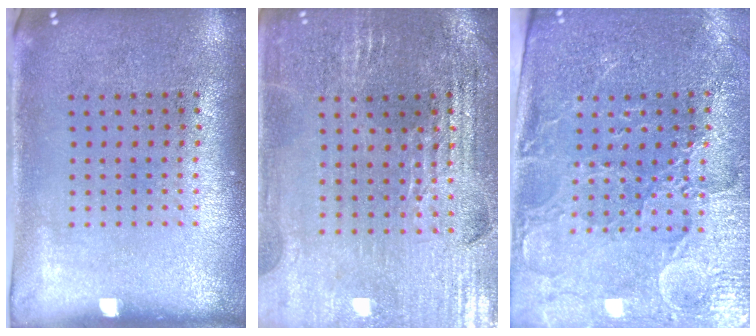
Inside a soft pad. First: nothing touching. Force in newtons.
{"total": 2.9, "press": 2.8, "slide": 0.5}
{"total": 3.5, "press": 3.3, "slide": 1.1}